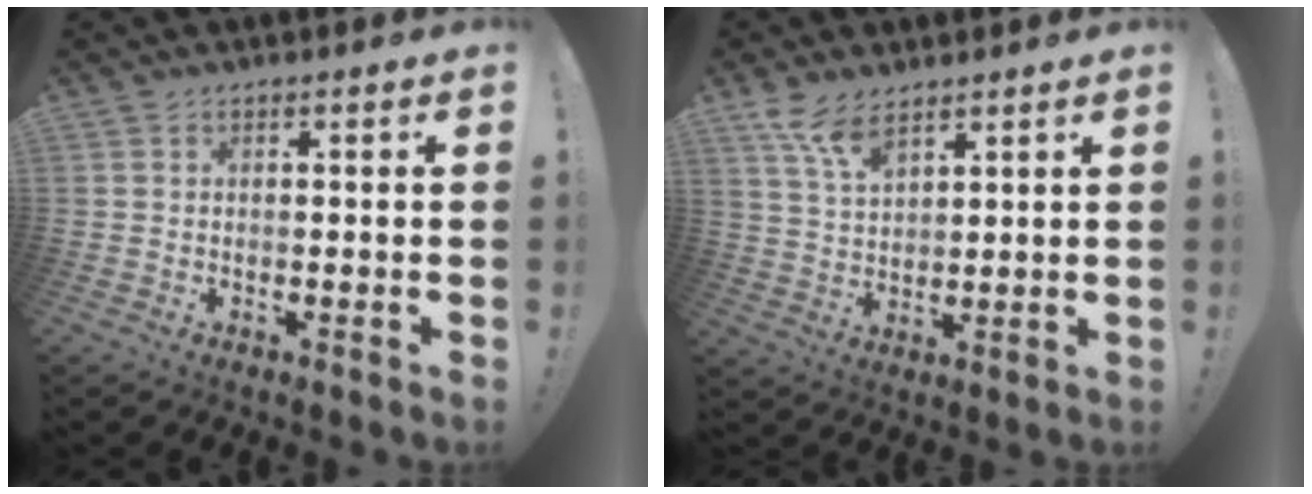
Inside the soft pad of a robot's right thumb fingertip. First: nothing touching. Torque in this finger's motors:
{"motor_torque": [0.56, 0.85, 0.58, 0.80, 0.04]}